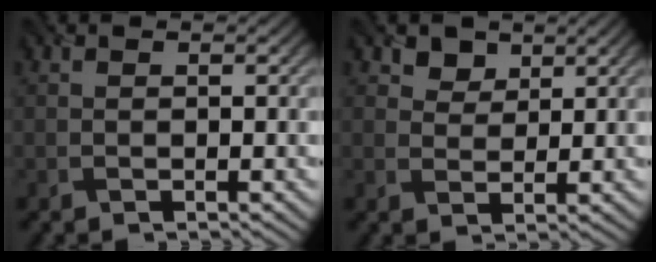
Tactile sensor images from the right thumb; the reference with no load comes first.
{"total": 2.4, "force": [1.8, 1.6, 0.5], "torque": [-0.014, -0.003, 0.030]}